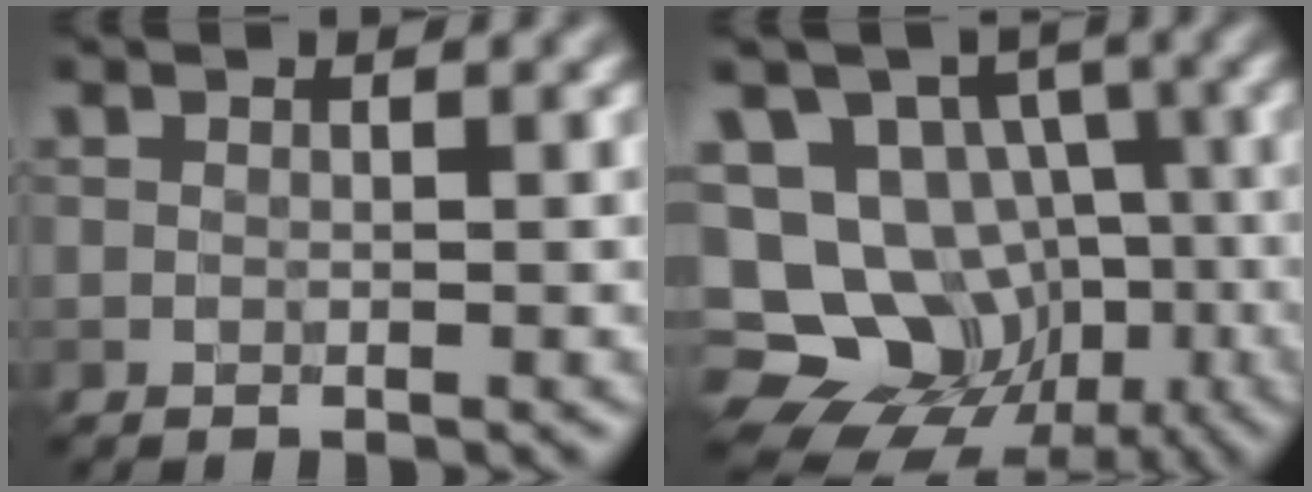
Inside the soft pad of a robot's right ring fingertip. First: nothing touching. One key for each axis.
{"total": 15.8, "fx": -5.8, "fy": 13.2, "fz": 6.6, "tx": -0.123, "ty": 0.004, "tz": -0.106}